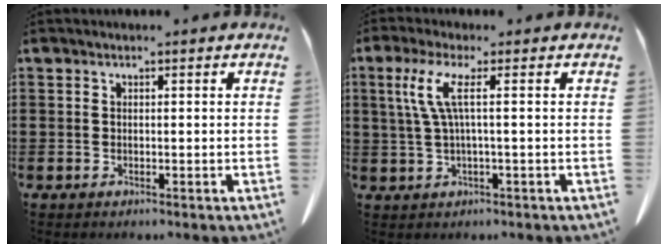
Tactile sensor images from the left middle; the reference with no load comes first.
{"total": 5.3, "force": [0.9, 0.4, 5.2], "torque": [-0.126, -0.011, 0.007]}